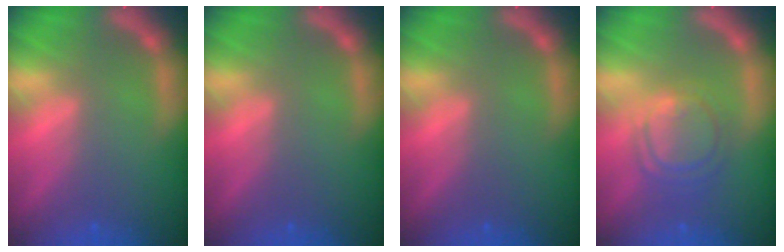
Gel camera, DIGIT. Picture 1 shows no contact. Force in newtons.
{"total": 0.0}
{"total": 0.0}
{"total": 5.6}